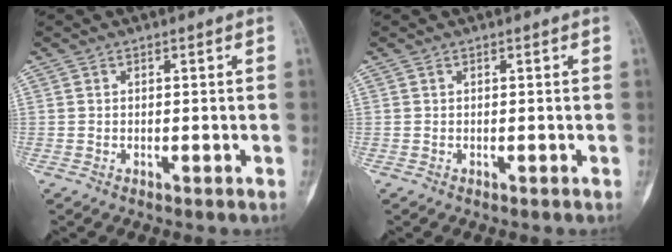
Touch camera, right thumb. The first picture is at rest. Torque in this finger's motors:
{"motor_torque": [0.01, 0.22, -0.08, 0.03, 0.00]}